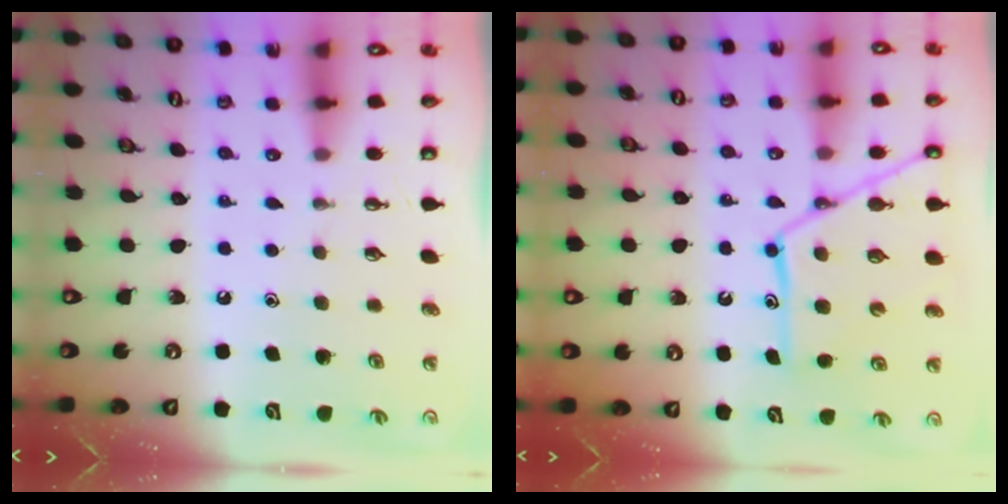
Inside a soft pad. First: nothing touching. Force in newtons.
{"total": 14.2, "press": 14.2, "slide": 1.1}